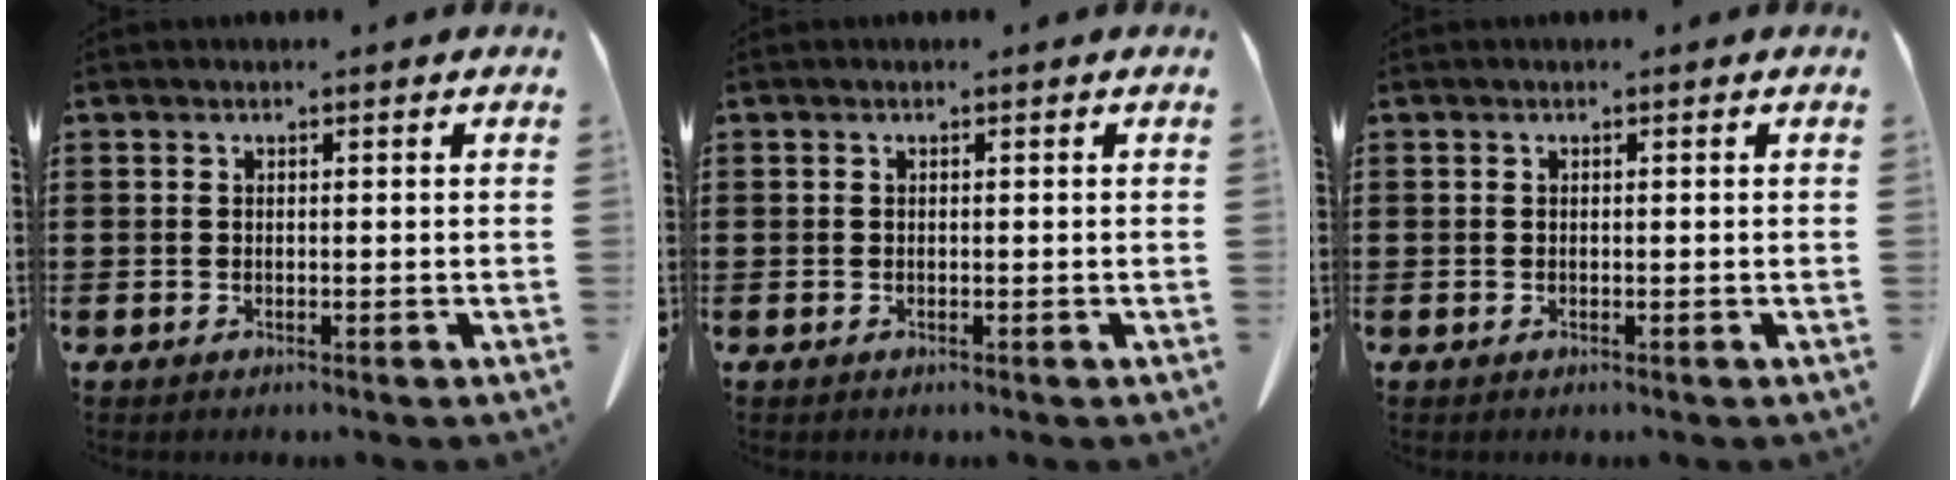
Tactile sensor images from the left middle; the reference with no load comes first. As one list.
[{"total": 0.0}, {"total": 0.0}]